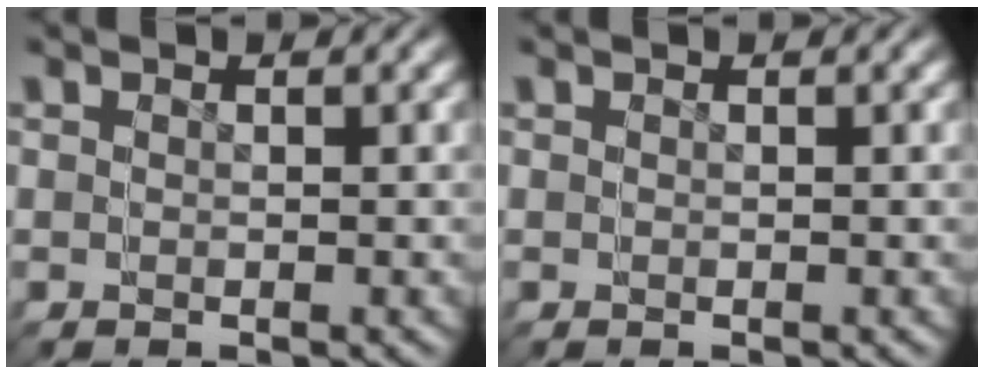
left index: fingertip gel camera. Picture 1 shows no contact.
{"total": 0.0}